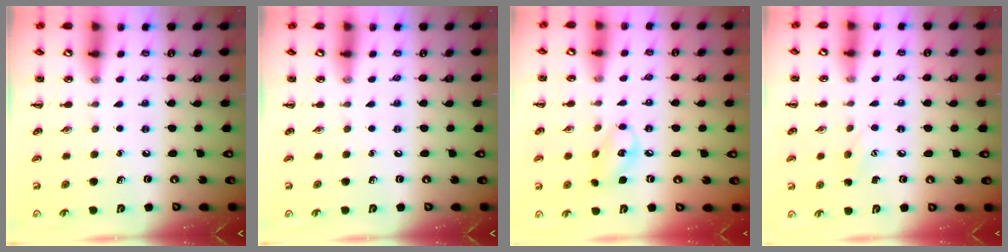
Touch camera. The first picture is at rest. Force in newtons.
{"total": 0.0}
{"total": 7.4, "press": 7.3, "slide": 1.0}
{"total": 6.2, "press": 6.0, "slide": 1.5}